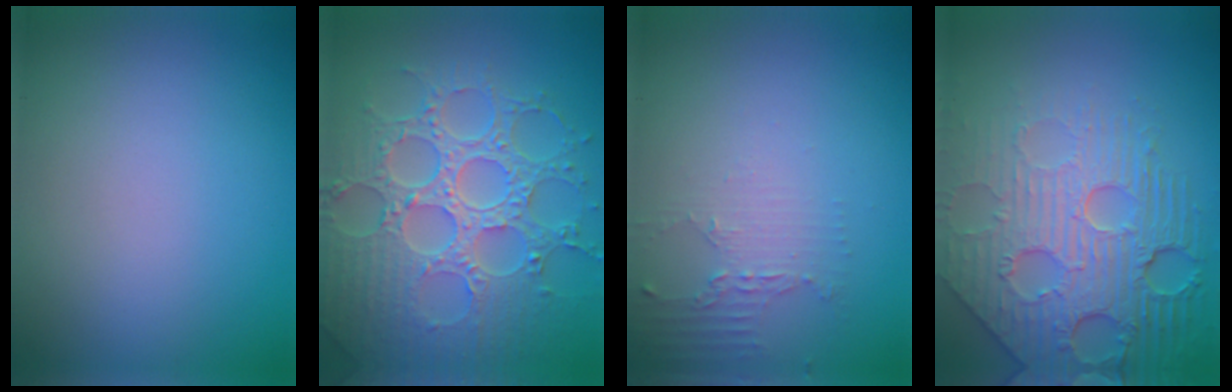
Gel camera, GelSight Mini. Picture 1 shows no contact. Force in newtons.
{"total": 8.7, "press": 6.4, "slide": 5.9}
{"total": 2.1, "press": 1.5, "slide": 1.4}
{"total": 8.6, "press": 6.0, "slide": 6.1}